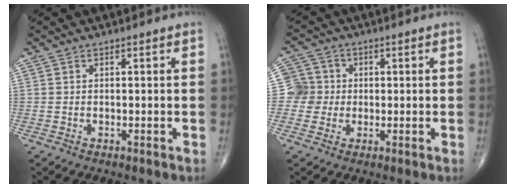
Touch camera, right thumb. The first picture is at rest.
{"total": 5.3, "force": [-0.1, 5.3, 0.1], "torque": [0.032, 0.012, -0.012]}